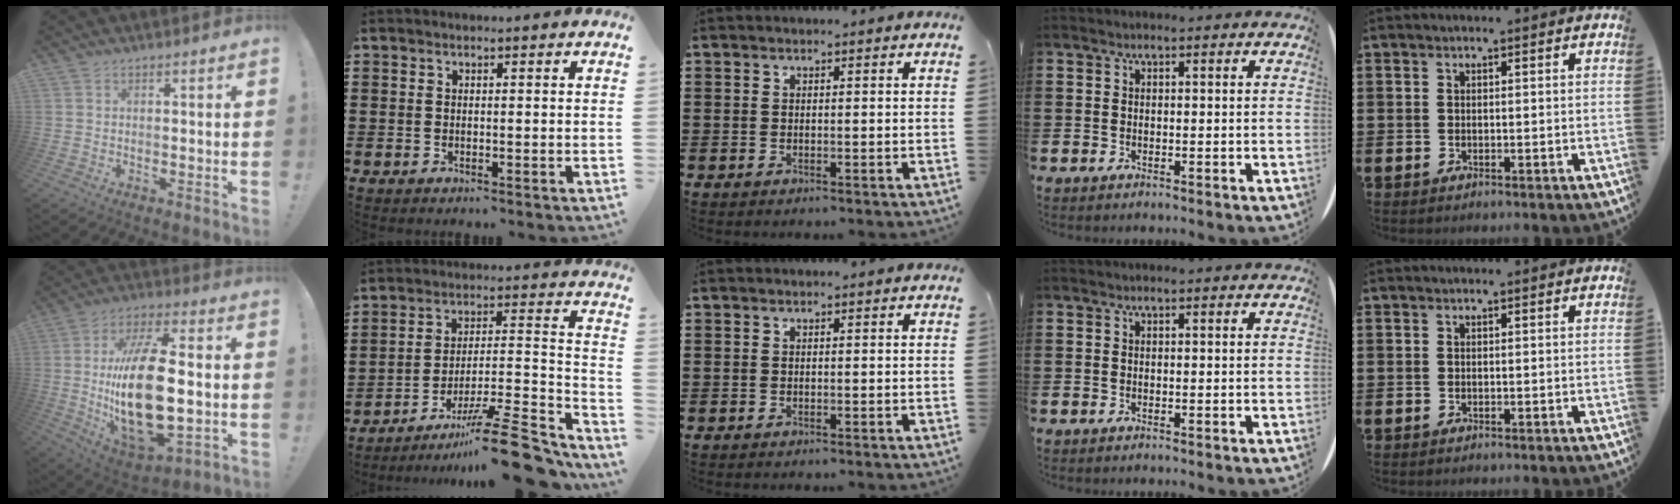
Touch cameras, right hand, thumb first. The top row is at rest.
{"thumb": {"total": 25.6, "force": [-0.5, 11.9, 22.7], "torque": [-0.447, -0.012, -0.008]}, "index": {"total": 14.5, "force": [-10.4, 3.1, 9.6], "torque": [-0.119, 0.046, -0.180]}}